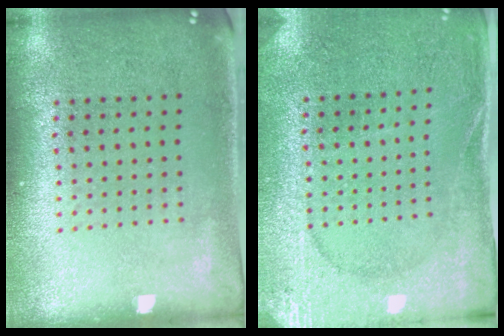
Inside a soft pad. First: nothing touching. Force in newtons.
{"total": 2.7, "press": 2.6, "slide": 0.4}